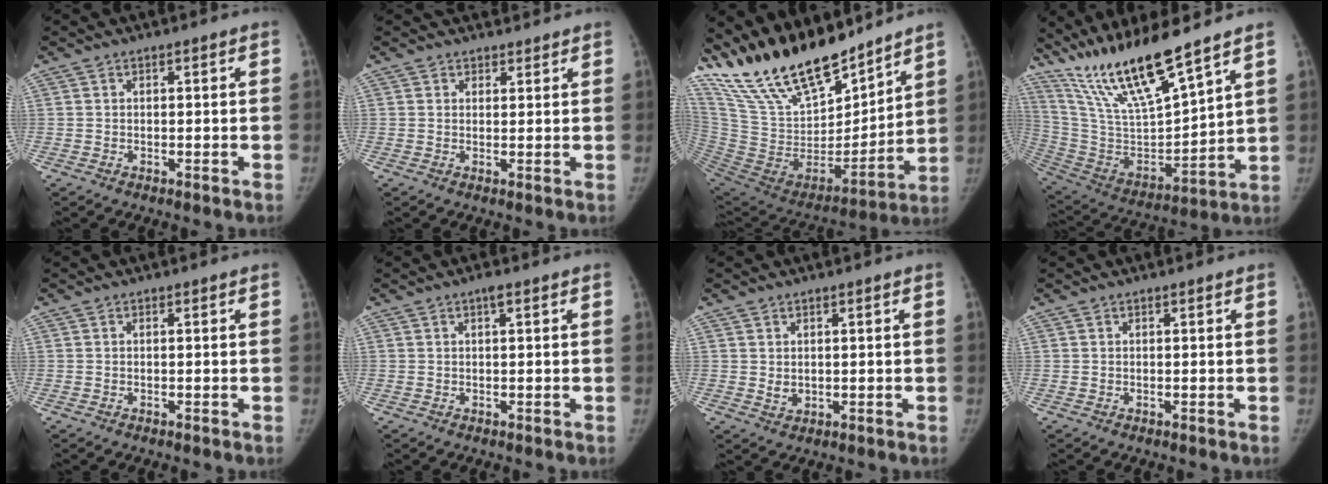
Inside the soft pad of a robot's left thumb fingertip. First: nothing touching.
{"total": 2.6, "force": [2.3, 1.3, -0.1], "torque": [0.028, -0.010, 0.029]}
{"total": 26.1, "force": [21.6, 9.0, 11.6], "torque": [-0.187, -0.102, 0.390]}
{"total": 19.3, "force": [15.2, 2.4, 11.7], "torque": [-0.198, -0.075, 0.300]}
{"total": 0.0}
{"total": 1.2, "force": [0.6, 0.2, 1.0], "torque": [-0.018, 0.004, 0.008]}
{"total": 1.8, "force": [0.5, 1.2, 1.2], "torque": [-0.015, -0.007, 0.016]}
{"total": 0.0}